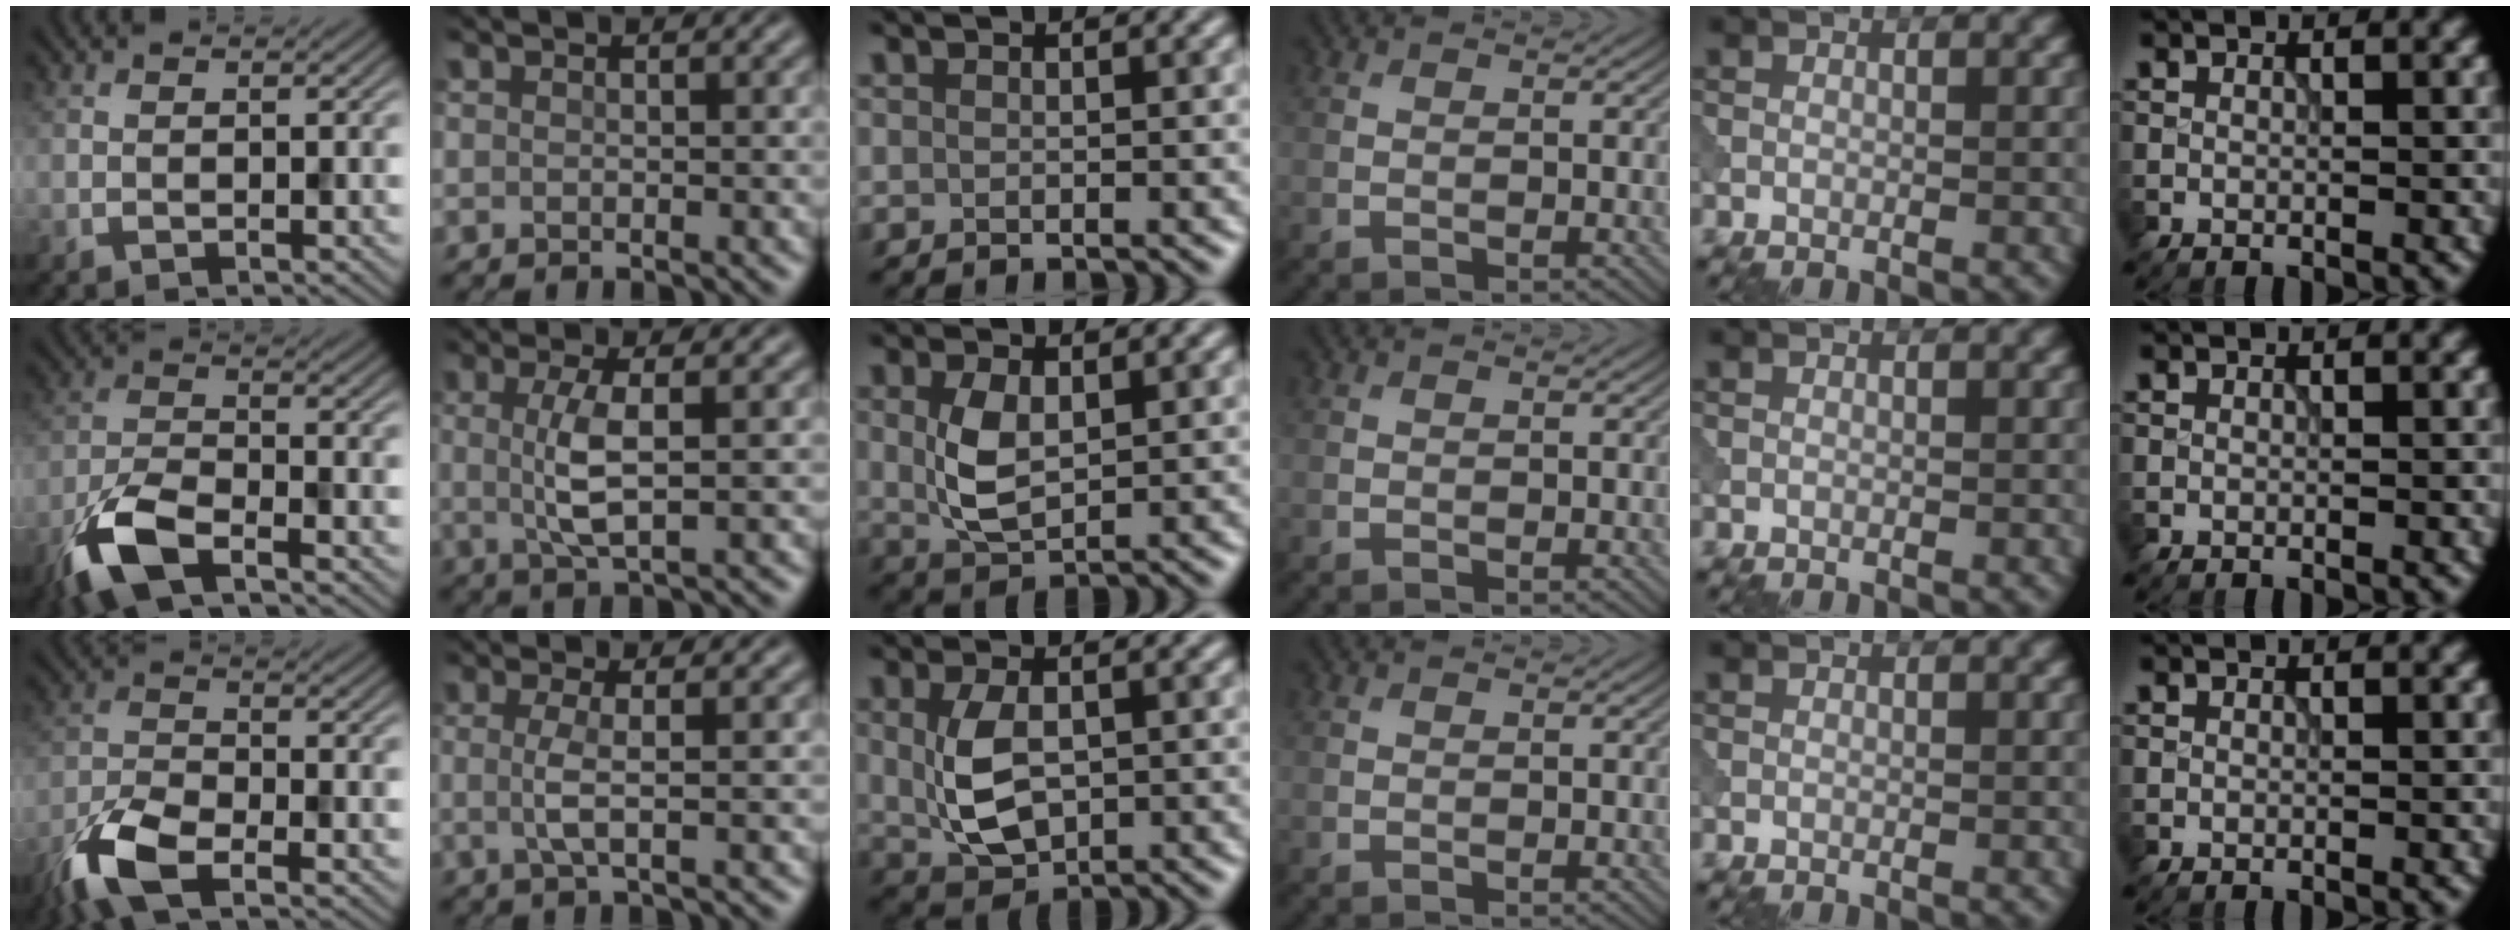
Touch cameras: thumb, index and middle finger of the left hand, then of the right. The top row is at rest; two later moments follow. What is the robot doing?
{"motion": "wipe", "object": "makeup brush"}